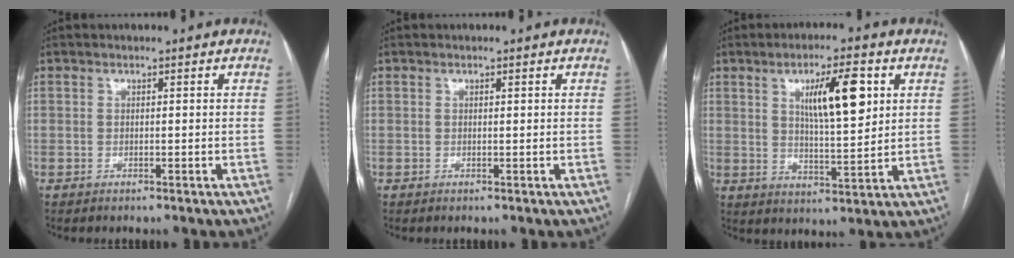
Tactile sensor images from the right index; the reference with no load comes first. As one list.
[{"total": 0.0}, {"total": 10.3, "force": [3.7, 2.1, 9.3], "torque": [-0.154, 0.001, 0.064]}]